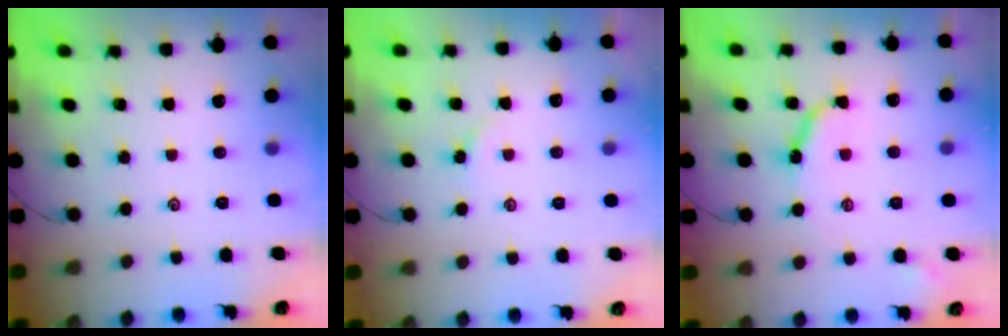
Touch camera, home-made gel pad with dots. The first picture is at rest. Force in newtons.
{"total": 1.7, "press": 1.6, "slide": 0.4}
{"total": 8.3, "press": 8.2, "slide": 0.7}